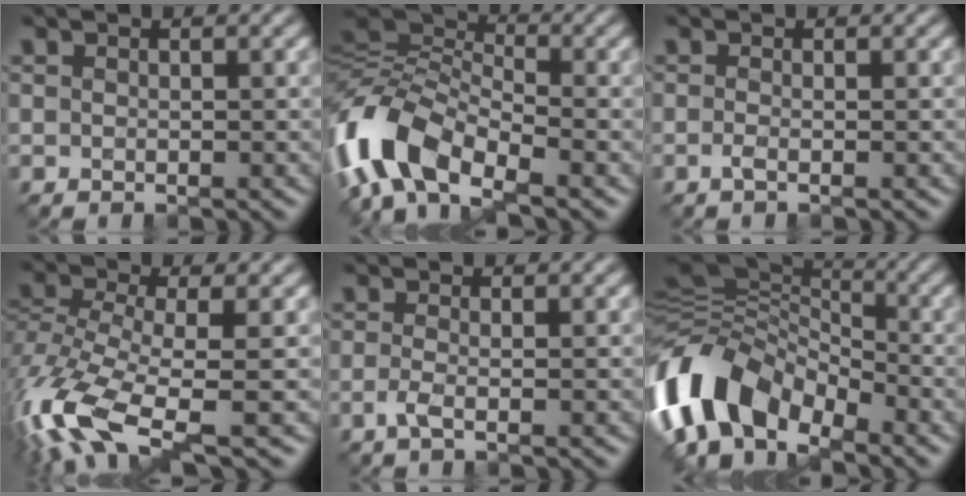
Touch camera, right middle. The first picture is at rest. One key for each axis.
{"total": 10.4, "fx": -5.0, "fy": 5.4, "fz": 7.4, "tx": -0.151, "ty": 0.007, "tz": -0.114}
{"total": 1.0, "fx": -0.4, "fy": 0.3, "fz": 0.8, "tx": -0.017, "ty": -0.006, "tz": -0.010}
{"total": 10.7, "fx": -5.0, "fy": 3.8, "fz": 8.7, "tx": -0.202, "ty": -0.018, "tz": -0.096}
{"total": 1.6, "fx": -0.7, "fy": 0.5, "fz": 1.4, "tx": -0.028, "ty": -0.007, "tz": -0.020}
{"total": 11.2, "fx": -6.0, "fy": 6.5, "fz": 6.8, "tx": -0.125, "ty": -0.002, "tz": -0.125}